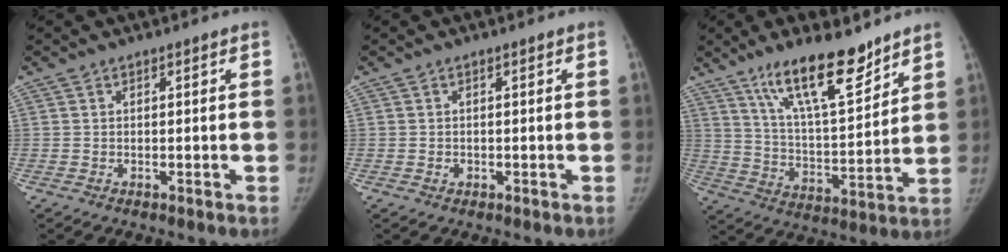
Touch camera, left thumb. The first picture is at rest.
{"total": 0.9, "force": [-0.2, 0.8, 0.5], "torque": [-0.003, 0.001, -0.001]}
{"total": 16.3, "force": [11.4, 4.5, 10.8], "torque": [-0.156, -0.072, 0.206]}